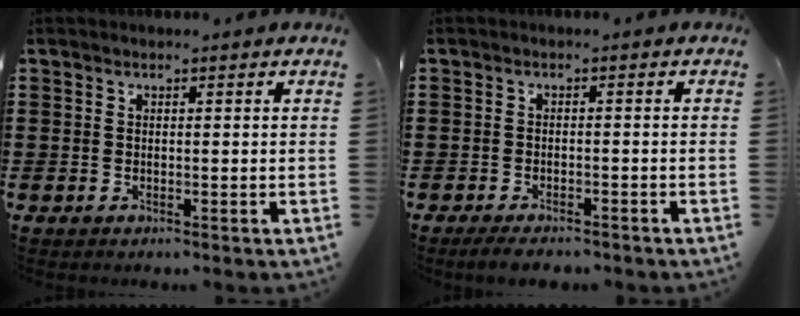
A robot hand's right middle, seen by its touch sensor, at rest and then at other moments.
{"total": 2.3, "force": [-2.2, 0.3, 0.6], "torque": [-0.013, 0.000, -0.043]}